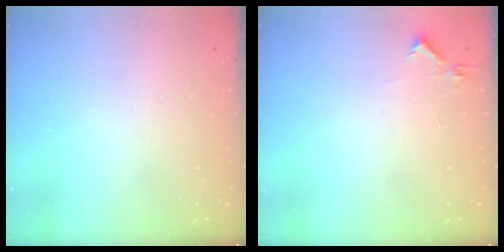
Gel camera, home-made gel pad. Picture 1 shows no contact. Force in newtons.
{"total": 3.9, "press": 3.8, "slide": 0.6}